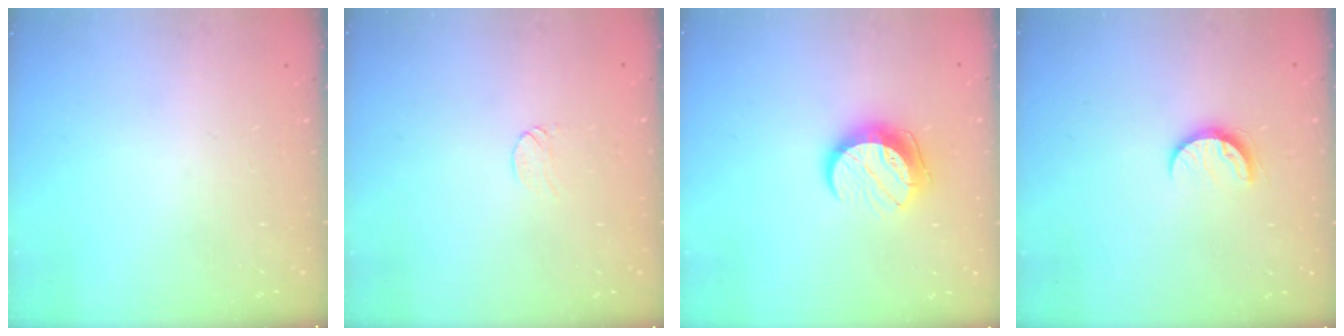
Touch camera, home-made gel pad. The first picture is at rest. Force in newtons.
{"total": 4.9, "press": 4.8, "slide": 0.4}
{"total": 10.3, "press": 10.2, "slide": 0.4}
{"total": 7.7, "press": 7.6, "slide": 0.6}